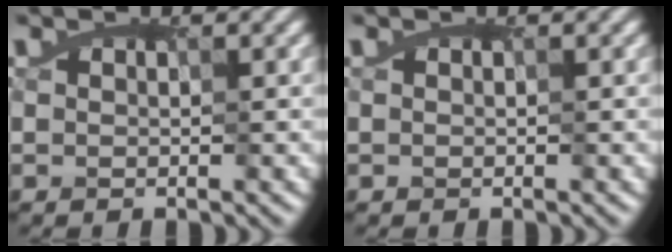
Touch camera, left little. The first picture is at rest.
{"total": 0.0}